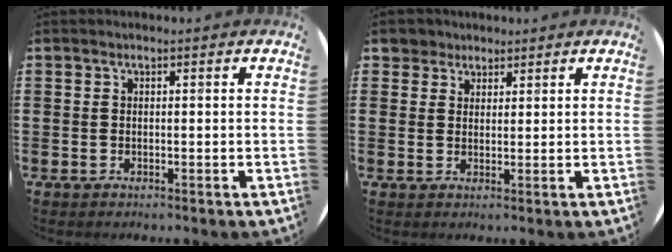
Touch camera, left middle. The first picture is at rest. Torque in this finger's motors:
{"motor_torque": [-0.21, -0.16, -0.02, -0.01]}